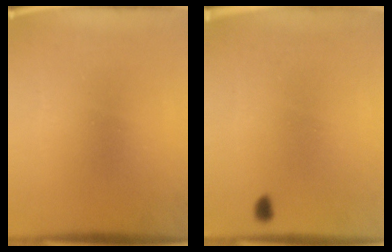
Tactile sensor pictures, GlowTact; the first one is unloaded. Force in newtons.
{"total": 0.7}